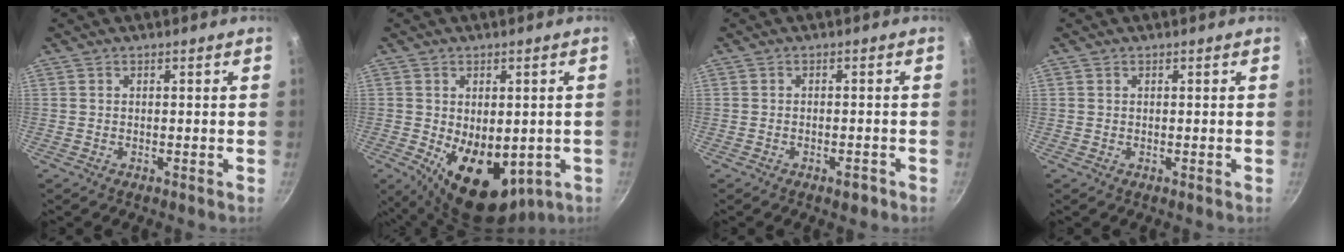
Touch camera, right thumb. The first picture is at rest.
{"total": 13.7, "force": [-2.8, 8.4, 10.4], "torque": [-0.120, -0.020, -0.018]}
{"total": 2.3, "force": [-1.4, 1.1, 1.4], "torque": [-0.020, 0.013, -0.015]}
{"total": 0.0}